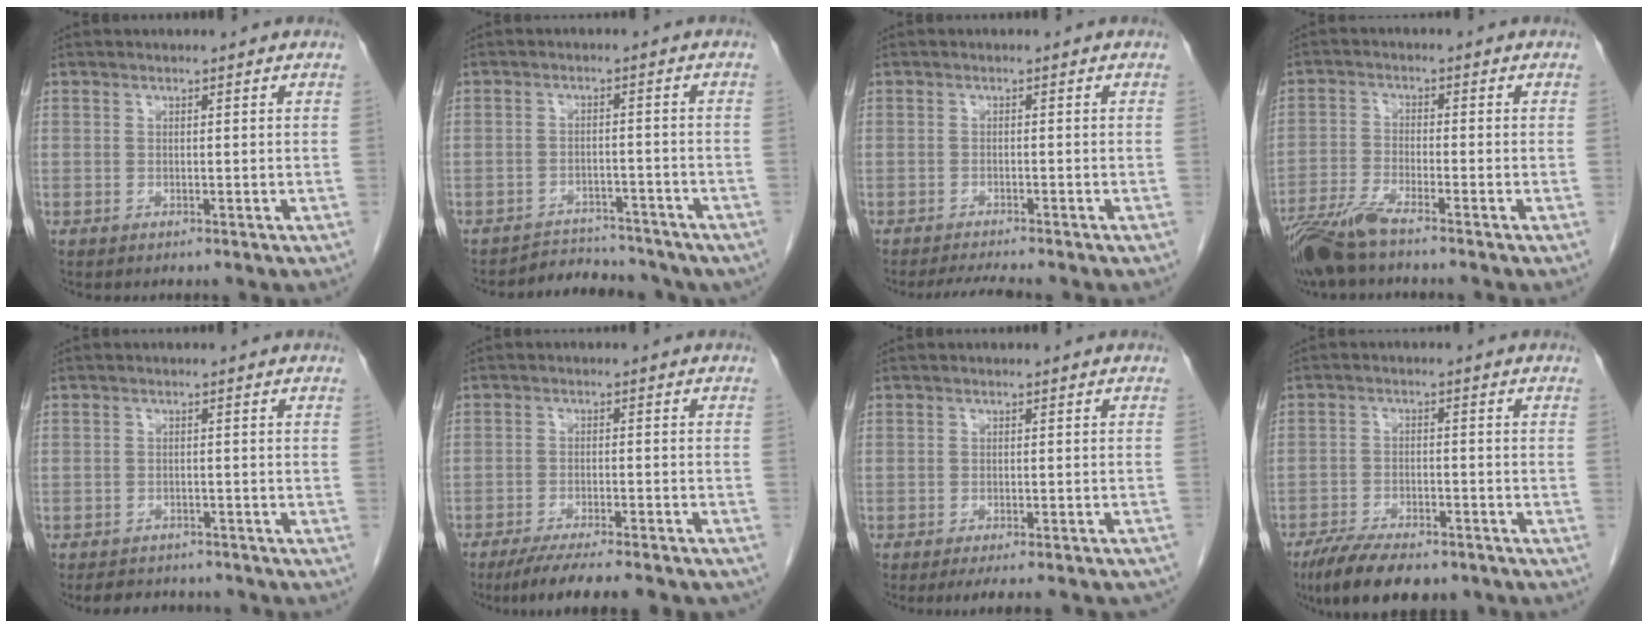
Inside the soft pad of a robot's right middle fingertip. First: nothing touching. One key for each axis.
{"total": 9.1, "fx": -8.3, "fy": 3.5, "fz": 0.9, "tx": -0.002, "ty": 0.018, "tz": -0.105}
{"total": 3.8, "fx": -3.5, "fy": -0.3, "fz": 1.5, "tx": -0.029, "ty": -0.015, "tz": -0.054}
{"total": 6.7, "fx": -5.5, "fy": 0.0, "fz": 3.8, "tx": -0.078, "ty": -0.023, "tz": -0.110}
{"total": 6.2, "fx": -5.6, "fy": 2.3, "fz": 1.4, "tx": -0.021, "ty": -0.002, "tz": -0.072}
{"total": 14.0, "fx": -12.0, "fy": 1.9, "fz": 6.9, "tx": -0.100, "ty": -0.018, "tz": -0.167}
{"total": 13.5, "fx": -12.1, "fy": 2.4, "fz": 5.4, "tx": -0.065, "ty": -0.002, "tz": -0.134}
{"total": 11.5, "fx": -8.9, "fy": 3.9, "fz": 6.2, "tx": -0.096, "ty": -0.012, "tz": -0.138}